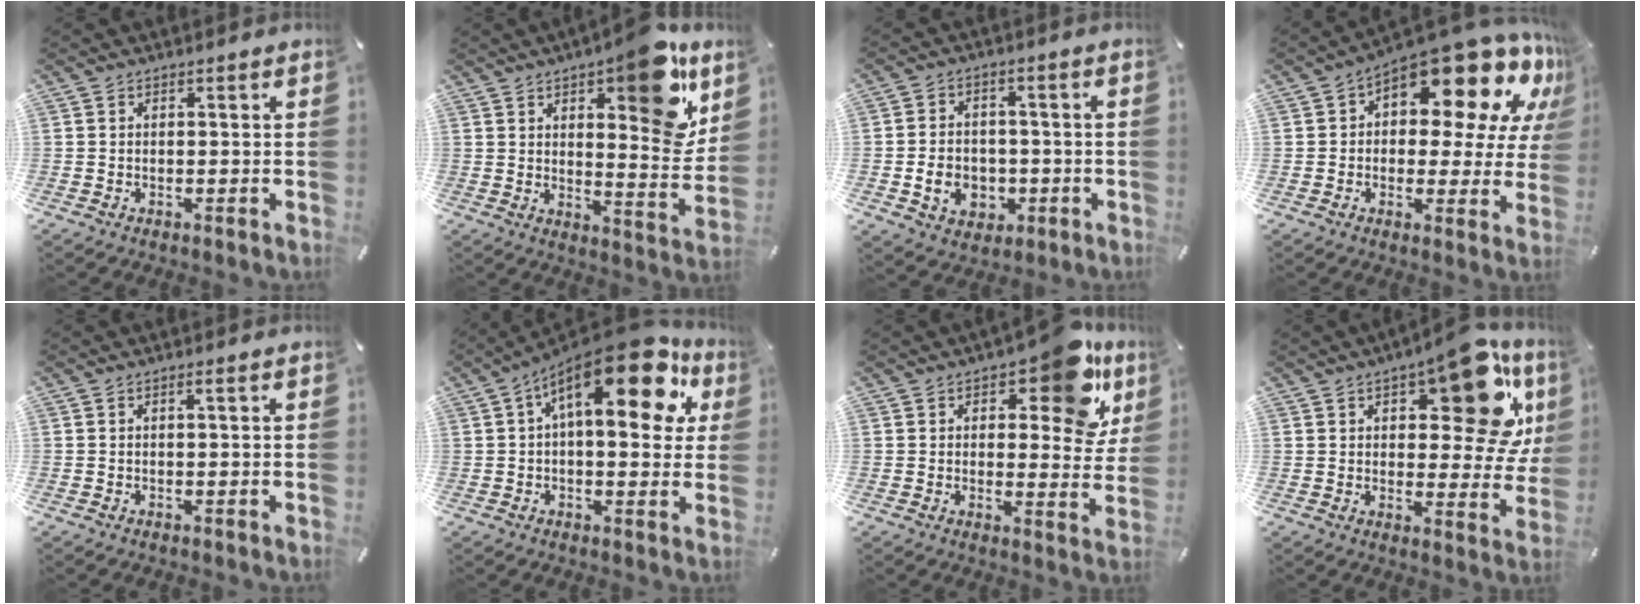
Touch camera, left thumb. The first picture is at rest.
{"total": 16.0, "force": [9.3, 5.7, 11.7], "torque": [-0.136, -0.070, 0.149]}
{"total": 8.2, "force": [-1.8, 6.8, 4.1], "torque": [-0.079, 0.011, -0.031]}
{"total": 17.0, "force": [10.7, 7.7, 10.7], "torque": [-0.146, -0.095, 0.181]}
{"total": 0.8, "force": [0.2, 0.0, 0.8], "torque": [-0.013, 0.001, 0.002]}
{"total": 20.2, "force": [8.6, 8.1, 16.3], "torque": [-0.249, -0.049, 0.135]}
{"total": 14.1, "force": [8.0, 6.2, 9.7], "torque": [-0.115, -0.050, 0.131]}
{"total": 19.8, "force": [9.8, 8.8, 14.8], "torque": [-0.180, -0.064, 0.156]}